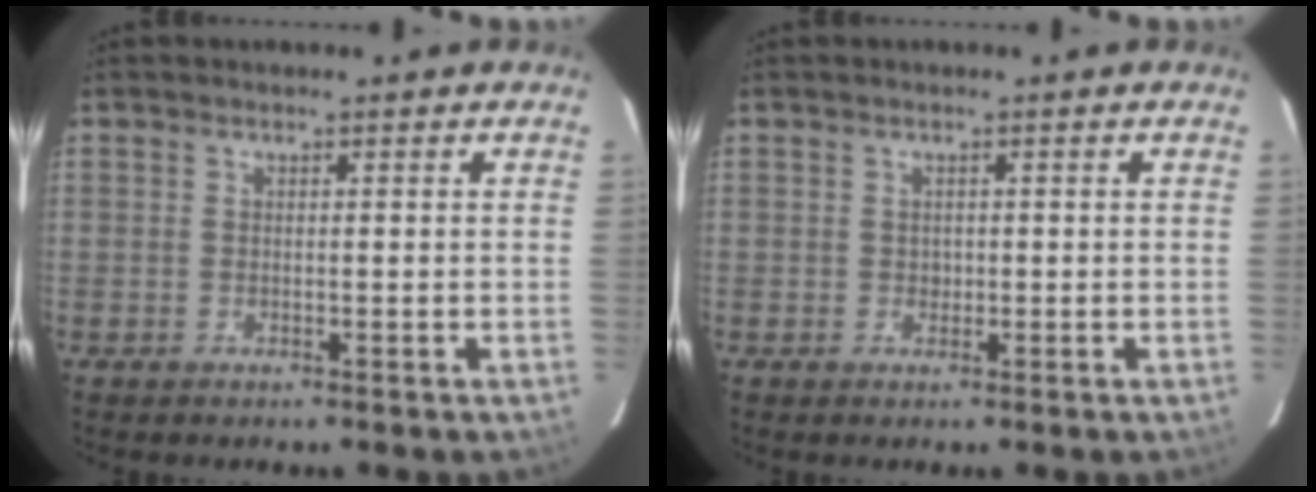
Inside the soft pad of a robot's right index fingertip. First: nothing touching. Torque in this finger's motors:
{"motor_torque": [0.26, 0.22, -0.02, 0.01]}